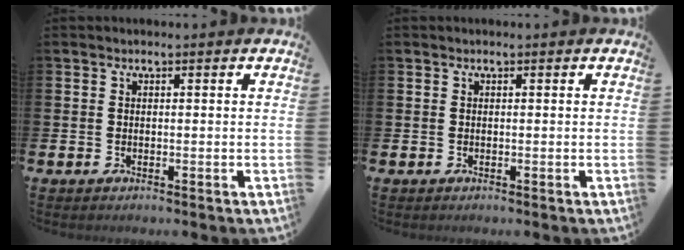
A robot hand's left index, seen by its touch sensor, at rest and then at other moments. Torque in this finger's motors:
{"motor_torque": [0.00, 0.00, 0.00, 0.00]}